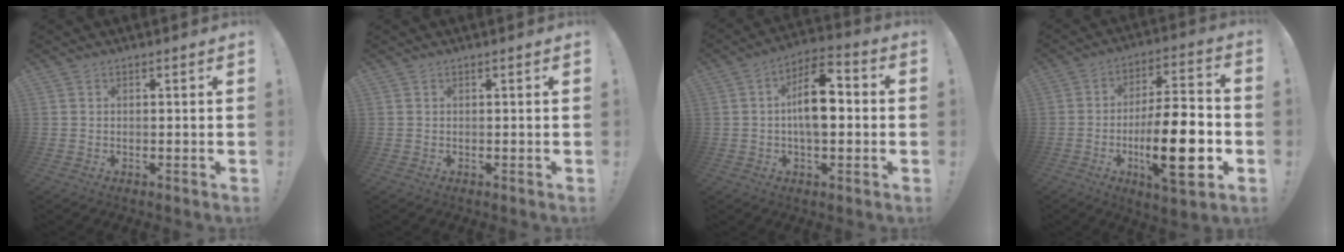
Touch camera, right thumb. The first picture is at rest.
{"total": 0.0}
{"total": 12.7, "force": [-0.2, 6.6, 10.8], "torque": [-0.165, 0.011, -0.008]}
{"total": 21.2, "force": [-6.0, 6.4, 19.3], "torque": [-0.312, 0.016, -0.093]}